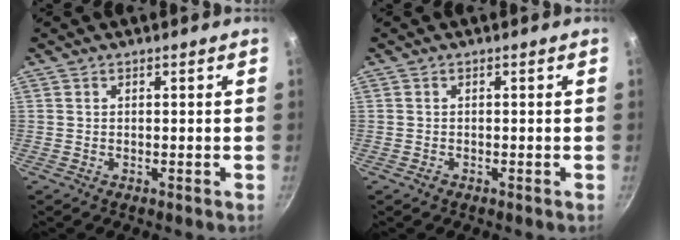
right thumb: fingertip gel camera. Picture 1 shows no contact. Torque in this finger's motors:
{"motor_torque": [0.41, 0.32, -0.10, 0.05, 0.03]}